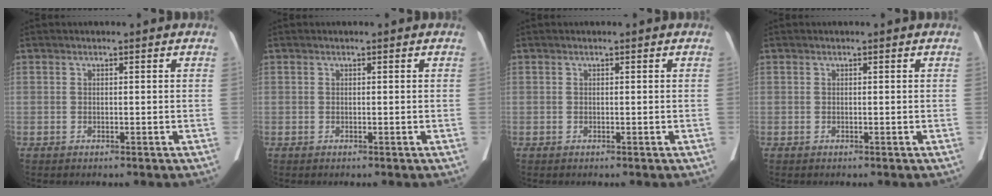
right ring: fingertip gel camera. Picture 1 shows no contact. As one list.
[{"total": 0.0}, {"total": 0.0}, {"total": 0.0}]